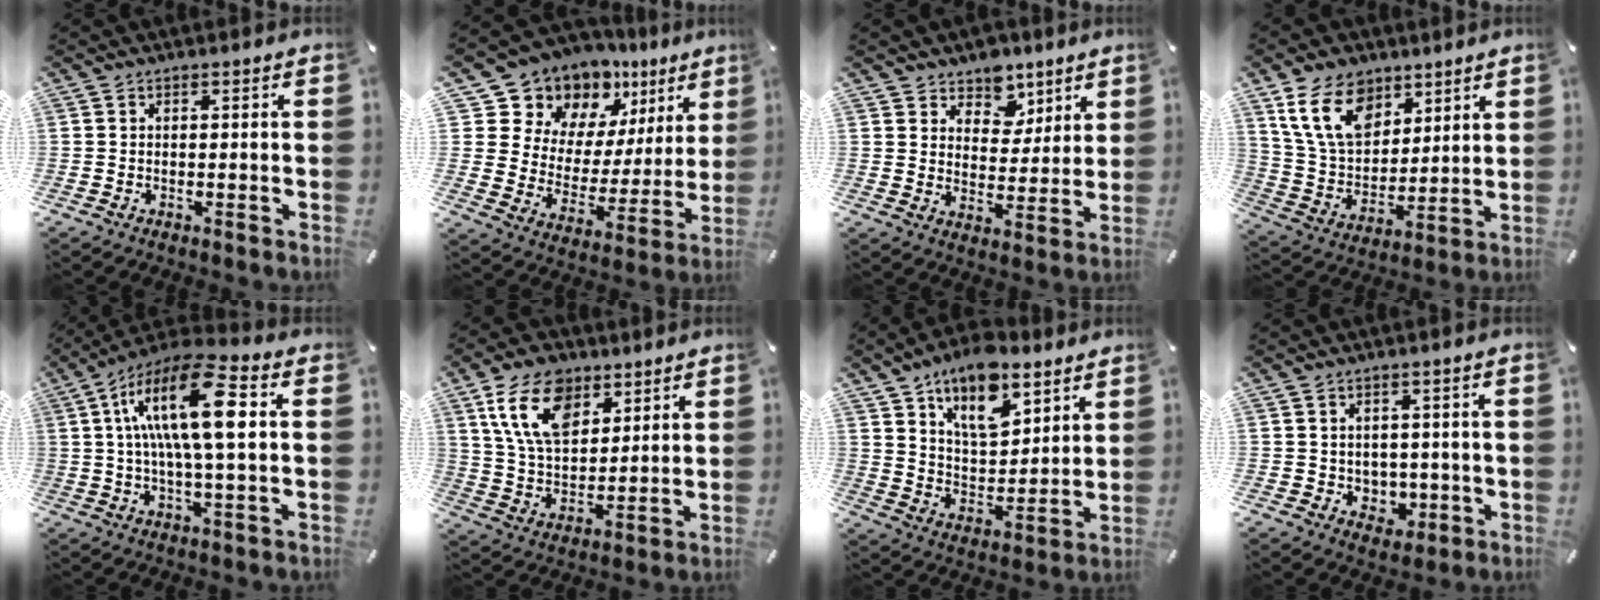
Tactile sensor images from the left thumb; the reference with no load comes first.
{"total": 12.5, "force": [10.4, 7.0, 0.1], "torque": [-0.018, -0.113, 0.187]}
{"total": 7.9, "force": [5.3, 5.9, 0.2], "torque": [-0.005, -0.049, 0.095]}
{"total": 15.2, "force": [8.5, 10.3, 7.3], "torque": [-0.156, -0.033, 0.164]}
{"total": 18.1, "force": [3.5, 5.5, 16.9], "torque": [-0.333, -0.001, 0.047]}
{"total": 14.1, "force": [7.7, 8.7, 7.9], "torque": [-0.167, -0.017, 0.144]}
{"total": 15.0, "force": [10.4, 7.5, 7.7], "torque": [-0.137, -0.056, 0.187]}
{"total": 4.3, "force": [0.5, 4.2, 0.9], "torque": [-0.001, -0.002, 0.008]}